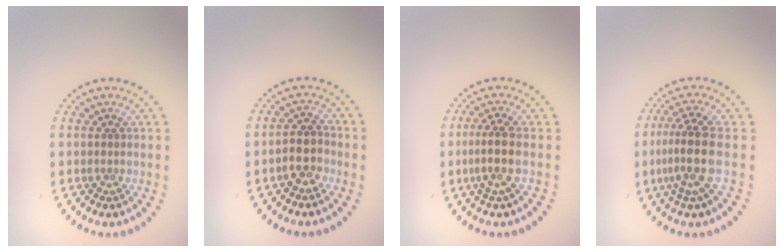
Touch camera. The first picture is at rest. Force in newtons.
{"total": 2.6, "press": 2.4, "slide": 1.1}
{"total": 2.7, "press": 2.2, "slide": 1.5}
{"total": 4.1, "press": 3.4, "slide": 2.3}